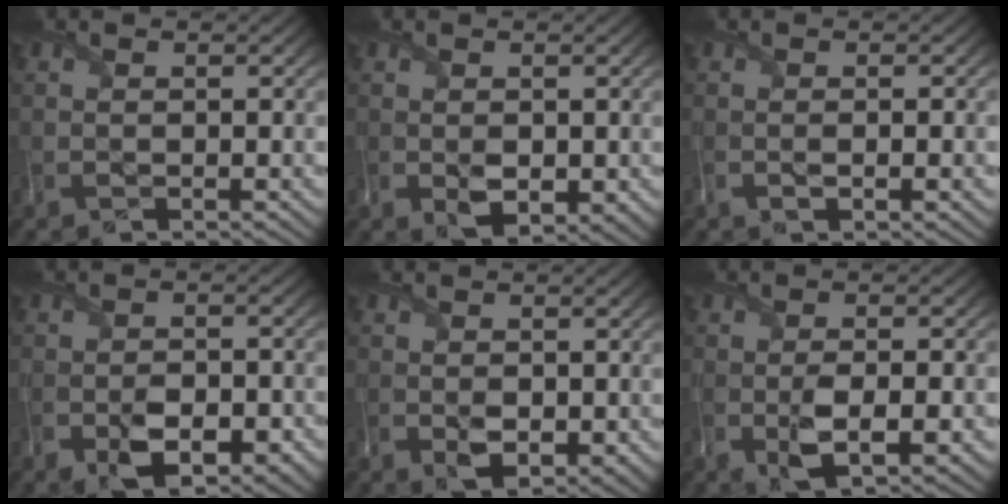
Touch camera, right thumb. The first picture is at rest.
{"total": 3.2, "force": [-0.1, 2.1, 2.4], "torque": [-0.053, -0.016, 0.003]}
{"total": 1.9, "force": [-0.5, 0.5, 1.8], "torque": [-0.033, -0.004, -0.009]}
{"total": 6.1, "force": [-2.8, 3.1, 4.4], "torque": [-0.078, -0.012, -0.045]}
{"total": 3.2, "force": [-0.3, 2.1, 2.4], "torque": [-0.054, -0.016, 0.000]}
{"total": 5.8, "force": [-1.7, 2.3, 5.1], "torque": [-0.098, -0.012, -0.025]}